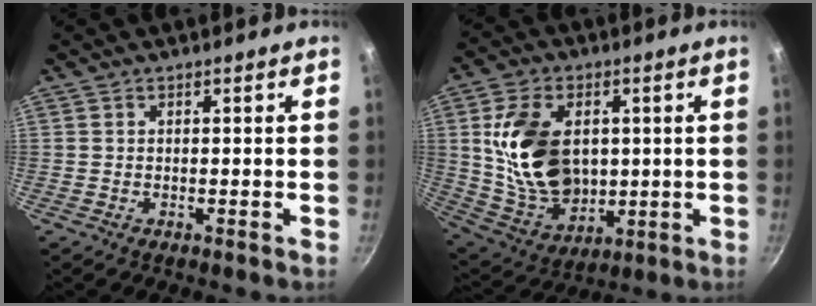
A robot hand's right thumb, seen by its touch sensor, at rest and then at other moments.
{"total": 18.4, "force": [2.5, 12.7, 13.1], "torque": [-0.218, -0.014, 0.062]}